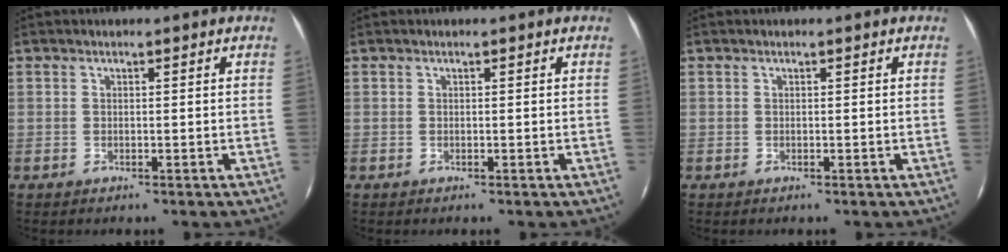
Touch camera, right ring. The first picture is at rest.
{"total": 0.0}
{"total": 0.0}